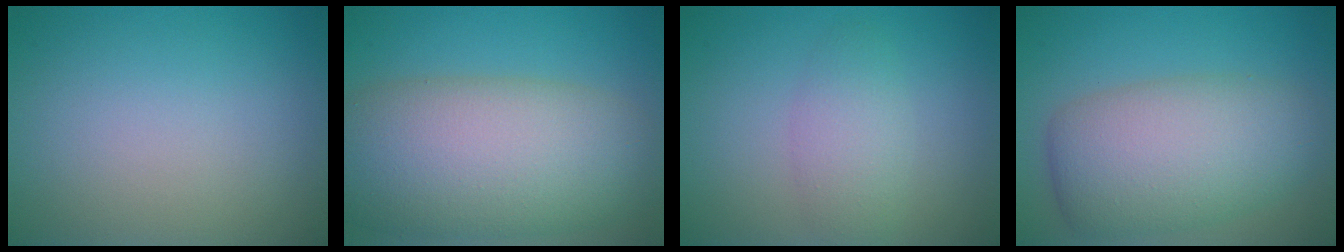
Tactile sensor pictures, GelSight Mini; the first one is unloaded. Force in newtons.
{"total": 11.9, "press": 11.8, "slide": 0.6}
{"total": 2.8, "press": 2.8, "slide": 0.1}
{"total": 9.9, "press": 9.9, "slide": 0.2}